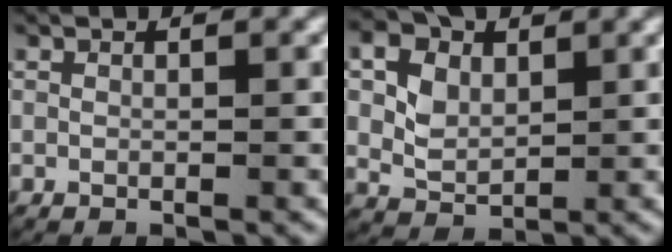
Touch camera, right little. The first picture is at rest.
{"total": 3.6, "force": [0.8, 2.8, 2.1], "torque": [-0.054, -0.015, 0.023]}